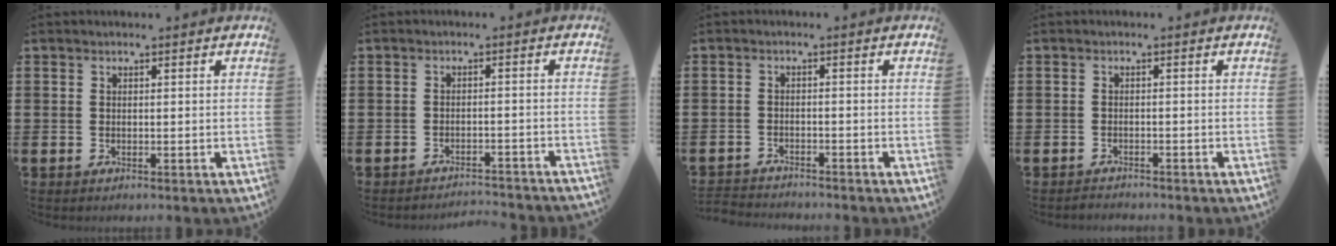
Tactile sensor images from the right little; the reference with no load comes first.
{"total": 2.1, "force": [-2.1, -0.1, -0.1], "torque": [-0.003, 0.005, -0.046]}
{"total": 2.1, "force": [-2.1, 0.0, -0.3], "torque": [-0.001, 0.002, -0.046]}
{"total": 0.9, "force": [-0.9, 0.0, -0.1], "torque": [-0.001, 0.002, -0.020]}